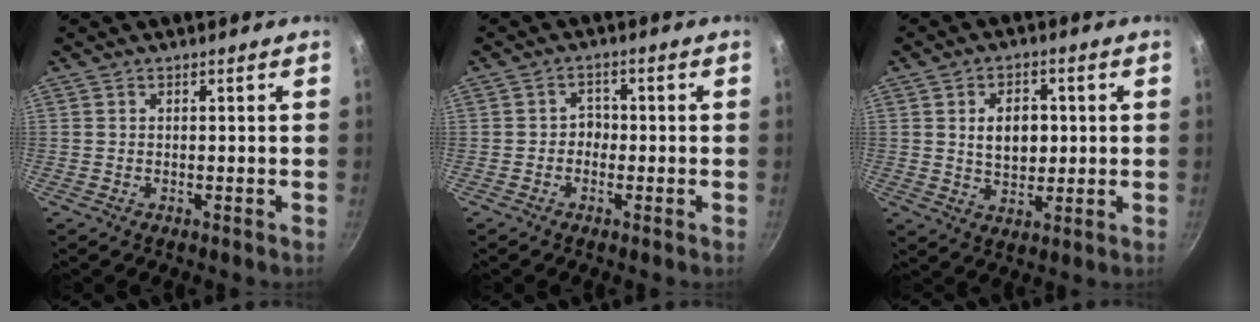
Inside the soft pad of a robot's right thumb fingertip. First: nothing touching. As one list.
[{"total": 2.4, "force": [-0.7, 2.0, 1.1], "torque": [0.002, 0.010, -0.015]}, {"total": 7.9, "force": [1.2, 5.4, 5.7], "torque": [-0.067, -0.003, 0.023]}]